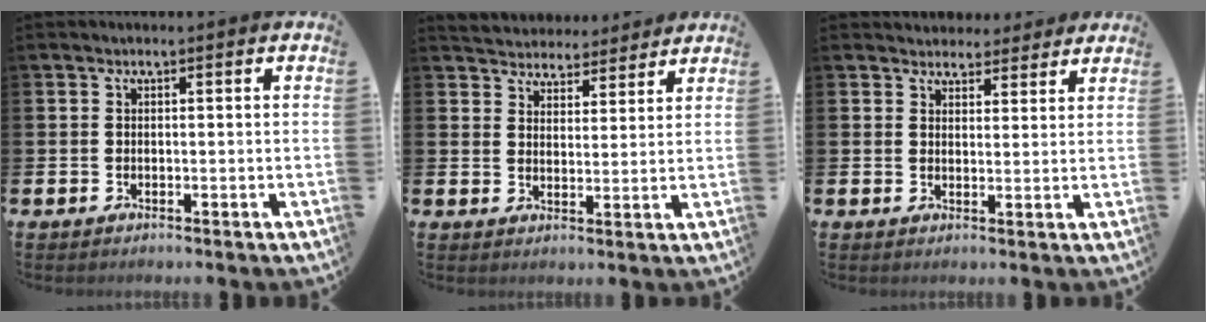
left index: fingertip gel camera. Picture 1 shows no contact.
{"total": 4.4, "force": [4.2, 1.1, -0.5], "torque": [-0.008, -0.029, 0.074]}
{"total": 3.7, "force": [3.4, 1.3, -0.2], "torque": [0.003, -0.018, 0.062]}